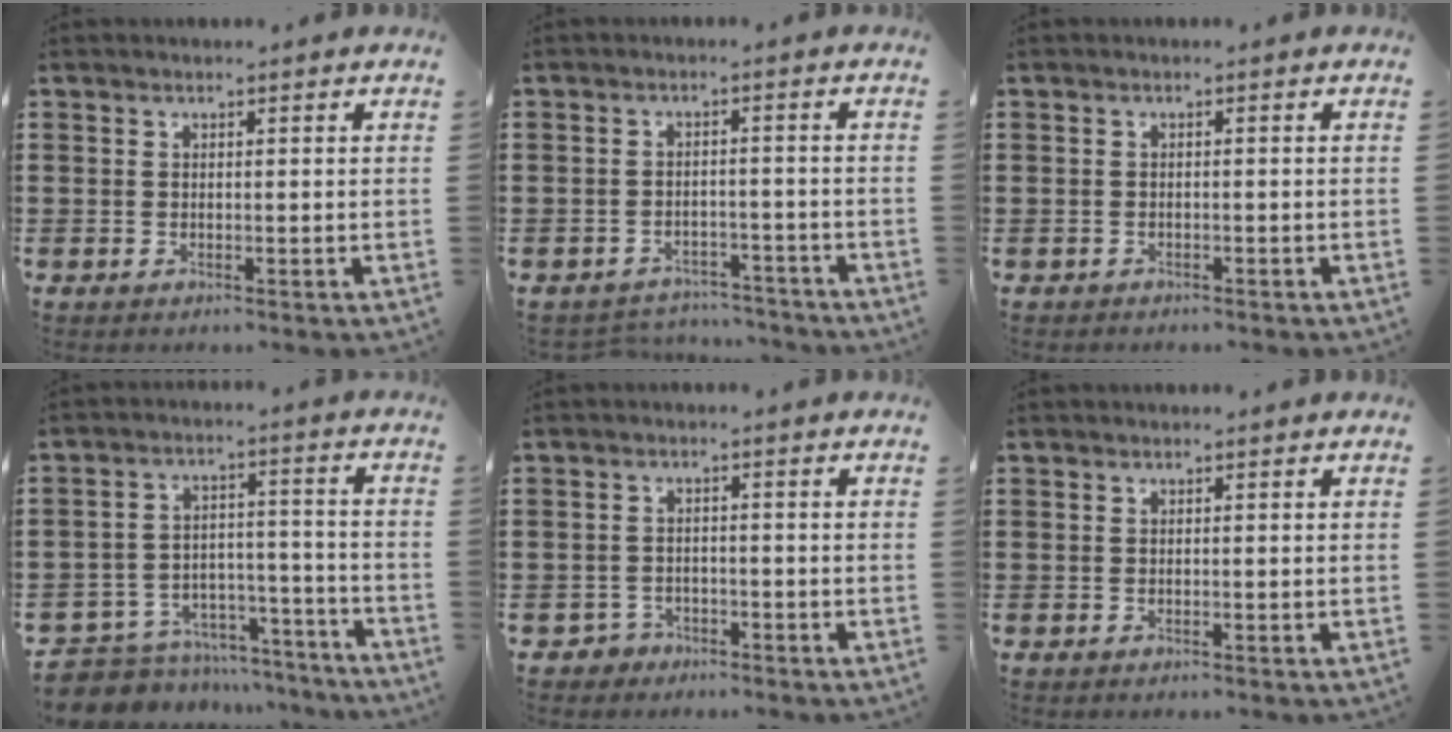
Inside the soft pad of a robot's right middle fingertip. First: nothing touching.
{"total": 3.4, "force": [-3.3, 0.6, 0.0], "torque": [-0.006, 0.001, -0.071]}
{"total": 0.7, "force": [-0.7, 0.2, 0.0], "torque": [-0.002, 0.000, -0.014]}
{"total": 7.0, "force": [-6.8, 1.8, 0.5], "torque": [-0.011, 0.022, -0.136]}
{"total": 2.0, "force": [-1.8, 1.0, 0.0], "torque": [-0.007, 0.003, -0.040]}
{"total": 0.0}